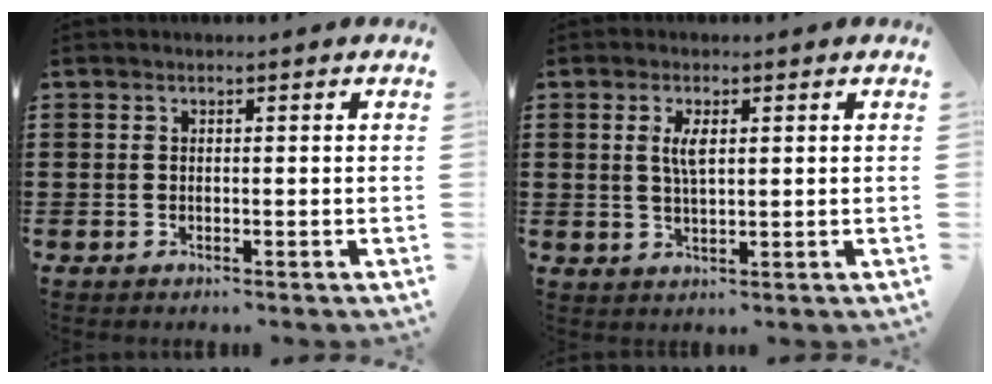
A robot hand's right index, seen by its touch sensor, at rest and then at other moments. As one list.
[{"total": 3.3, "force": [1.0, 1.0, 2.9], "torque": [-0.061, 0.006, 0.015]}]